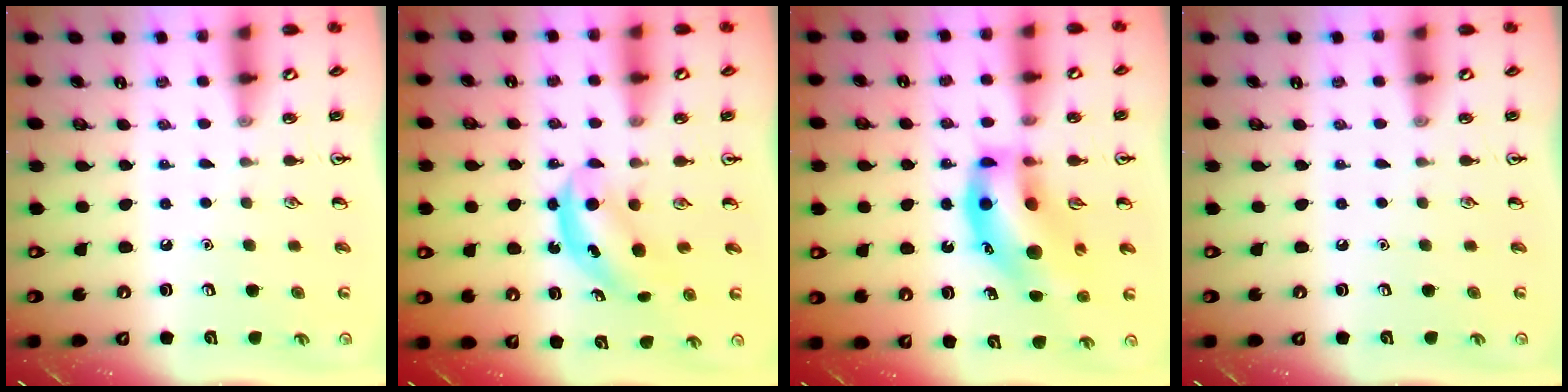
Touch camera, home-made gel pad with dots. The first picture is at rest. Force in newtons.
{"total": 4.9, "press": 4.9, "slide": 0.7}
{"total": 17.1, "press": 16.6, "slide": 3.8}
{"total": 0.0}